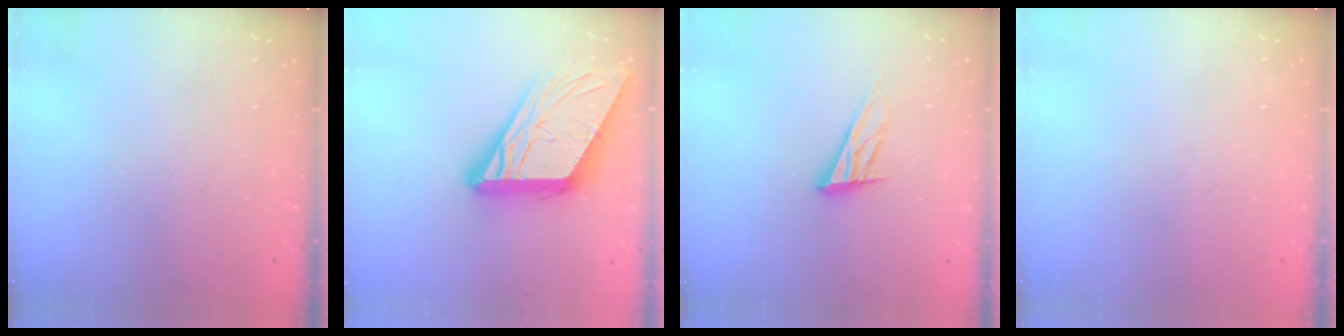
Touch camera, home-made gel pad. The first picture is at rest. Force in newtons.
{"total": 18.0, "press": 17.8, "slide": 2.4}
{"total": 12.7, "press": 12.4, "slide": 2.8}
{"total": 0.0}